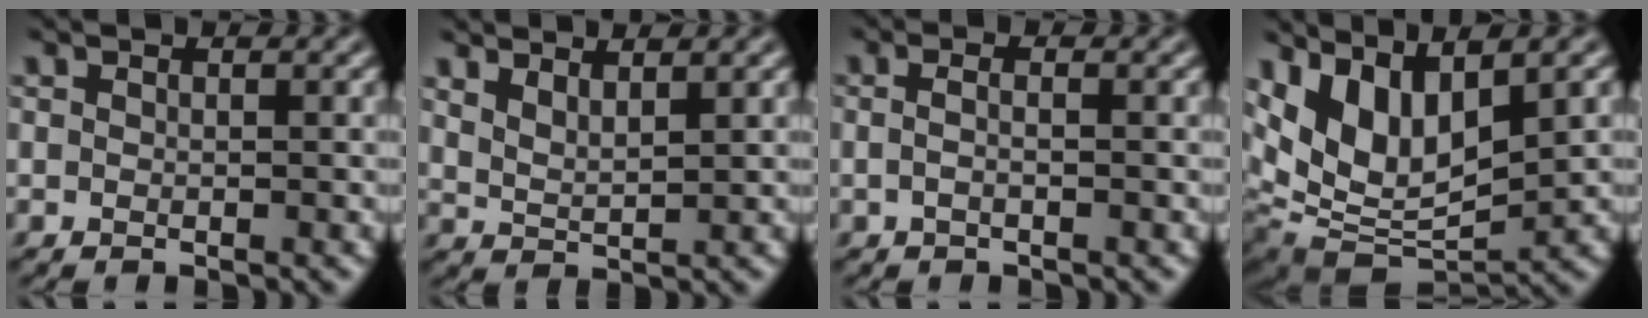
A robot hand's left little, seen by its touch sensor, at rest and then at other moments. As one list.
[{"total": 2.3, "force": [2.0, 0.3, 1.2], "torque": [-0.025, 0.002, 0.042]}, {"total": 1.6, "force": [-0.1, 0.5, 1.5], "torque": [-0.022, -0.002, -0.011]}, {"total": 10.2, "force": [2.8, 5.0, 8.4], "torque": [-0.168, -0.008, 0.056]}]